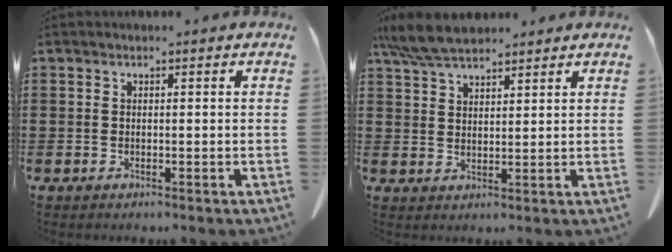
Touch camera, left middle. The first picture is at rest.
{"total": 6.4, "force": [5.5, 1.6, 2.9], "torque": [-0.072, -0.007, 0.105]}